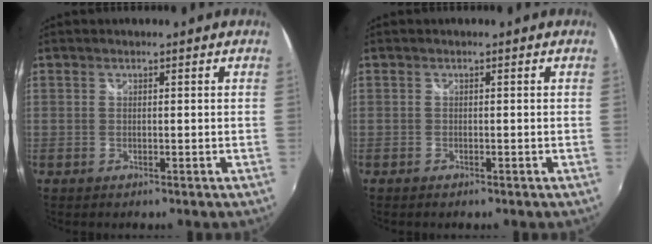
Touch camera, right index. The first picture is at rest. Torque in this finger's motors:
{"motor_torque": [-0.16, -0.09, -0.01, 0.01]}